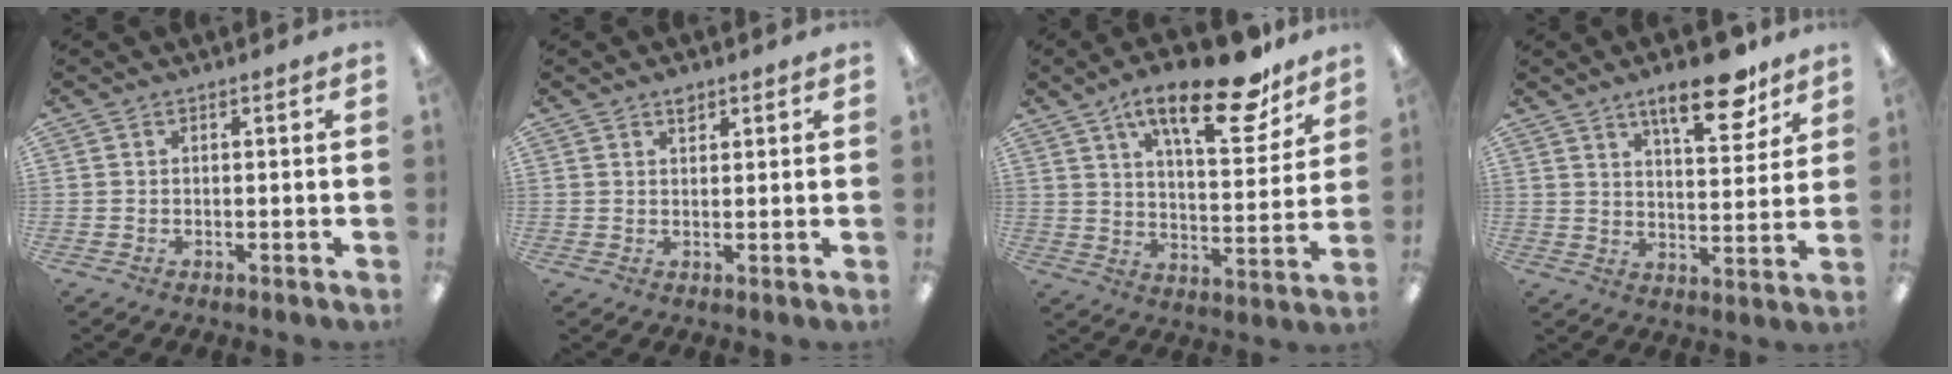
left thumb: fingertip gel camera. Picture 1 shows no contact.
{"total": 2.3, "force": [1.6, 1.2, 1.0], "torque": [-0.006, -0.006, 0.026]}
{"total": 20.5, "force": [13.3, 7.0, 14.0], "torque": [-0.207, -0.074, 0.212]}
{"total": 14.2, "force": [9.6, 5.1, 9.1], "torque": [-0.117, -0.050, 0.154]}